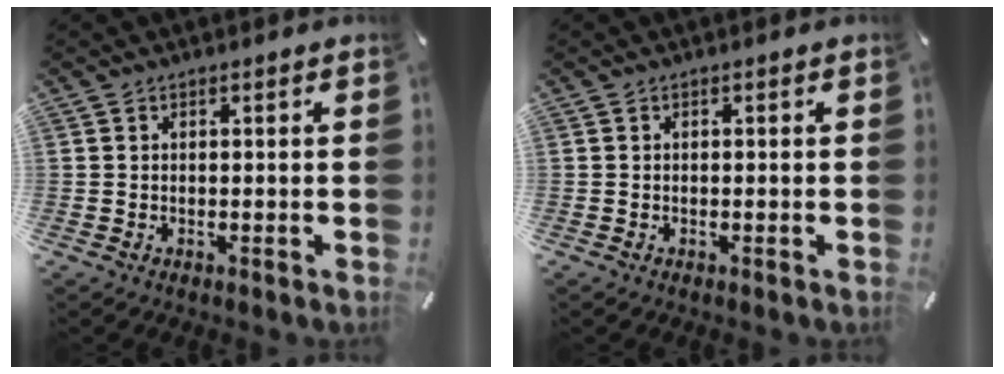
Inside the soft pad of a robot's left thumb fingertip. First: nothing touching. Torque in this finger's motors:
{"motor_torque": [0.04, -0.10, 0.04, -0.05, -0.03]}